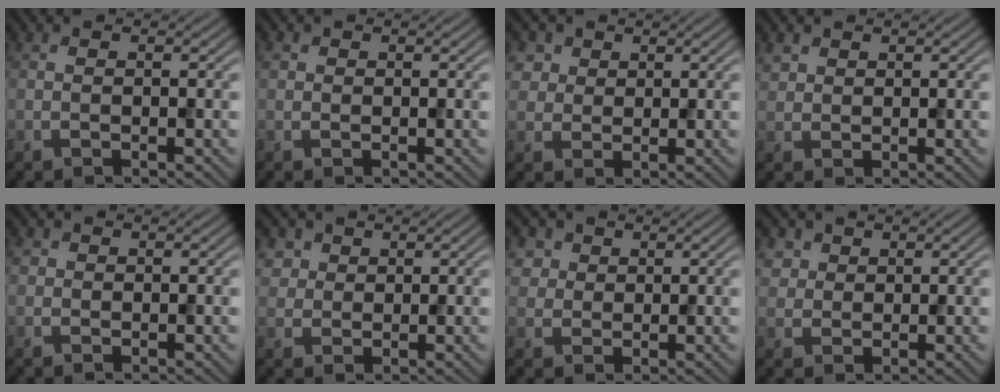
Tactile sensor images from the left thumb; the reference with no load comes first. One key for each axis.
{"total": 0.9, "fx": 0.4, "fy": 0.8, "fz": 0.2, "tx": -0.002, "ty": 0.001, "tz": 0.006}
{"total": 3.7, "fx": 1.7, "fy": 3.0, "fz": 1.2, "tx": -0.043, "ty": -0.004, "tz": 0.038}
{"total": 1.8, "fx": 1.2, "fy": 1.2, "fz": 0.4, "tx": -0.013, "ty": 0.001, "tz": 0.027}
{"total": 1.3, "fx": 0.4, "fy": 1.2, "fz": 0.3, "tx": -0.006, "ty": 0.000, "tz": 0.007}
{"total": 3.2, "fx": 1.5, "fy": 2.7, "fz": 1.0, "tx": -0.035, "ty": -0.006, "tz": 0.036}
{"total": 3.8, "fx": 1.7, "fy": 3.1, "fz": 1.3, "tx": -0.046, "ty": -0.003, "tz": 0.038}
{"total": 3.0, "fx": 1.5, "fy": 2.5, "fz": 0.9, "tx": -0.031, "ty": -0.004, "tz": 0.035}